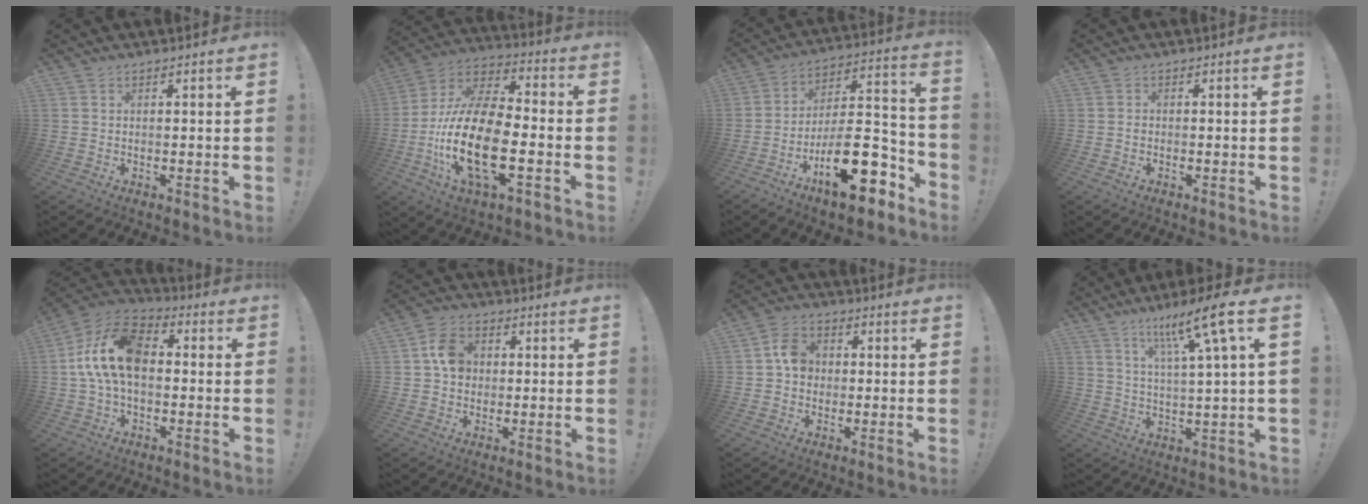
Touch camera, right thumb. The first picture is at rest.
{"total": 24.0, "force": [-6.5, 11.2, 20.2], "torque": [-0.414, 0.027, -0.107]}
{"total": 22.3, "force": [-10.9, 9.3, 17.1], "torque": [-0.253, 0.068, -0.170]}
{"total": 0.8, "force": [-0.6, 0.4, 0.4], "torque": [-0.013, 0.005, -0.010]}
{"total": 16.7, "force": [1.3, 10.2, 13.1], "torque": [-0.240, 0.015, 0.028]}
{"total": 8.2, "force": [0.9, 6.7, 4.7], "torque": [-0.068, 0.017, 0.021]}
{"total": 7.4, "force": [0.2, 6.1, 4.2], "torque": [-0.056, 0.016, 0.006]}
{"total": 12.9, "force": [6.5, 0.3, 11.1], "torque": [-0.187, -0.030, 0.091]}